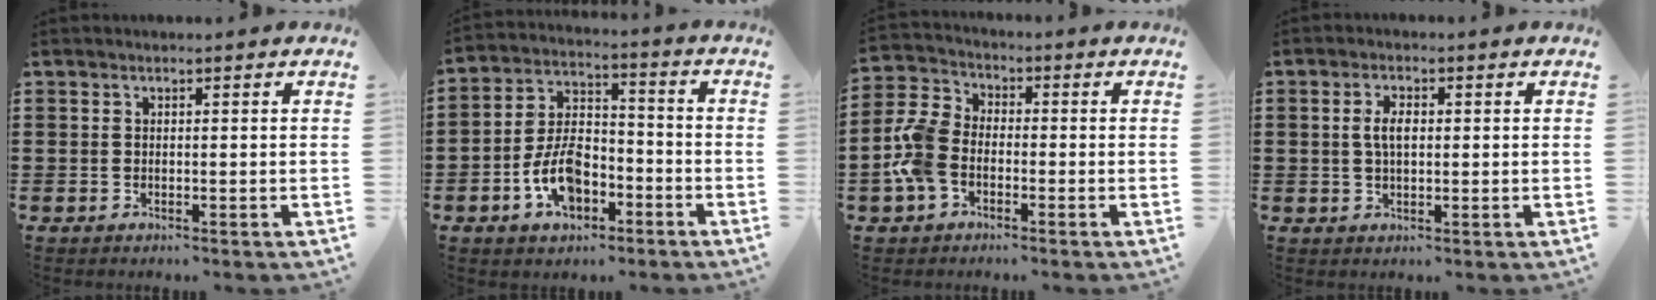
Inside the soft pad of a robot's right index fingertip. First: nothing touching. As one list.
[{"total": 8.4, "force": [-3.9, 4.8, 5.6], "torque": [-0.125, 0.011, -0.075]}, {"total": 7.2, "force": [-2.3, 4.9, 4.8], "torque": [-0.143, 0.001, -0.057]}, {"total": 3.3, "force": [0.3, 1.6, 2.9], "torque": [-0.059, 0.007, 0.004]}]